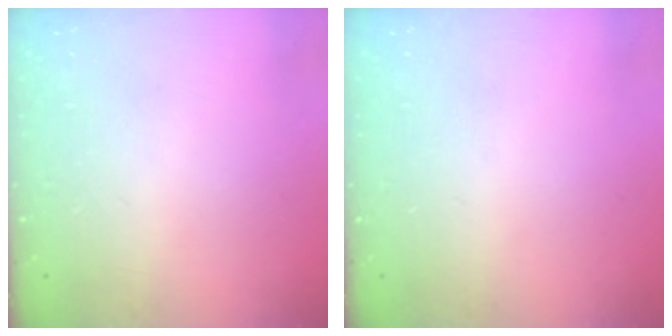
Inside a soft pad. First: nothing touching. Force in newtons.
{"total": 0.0}